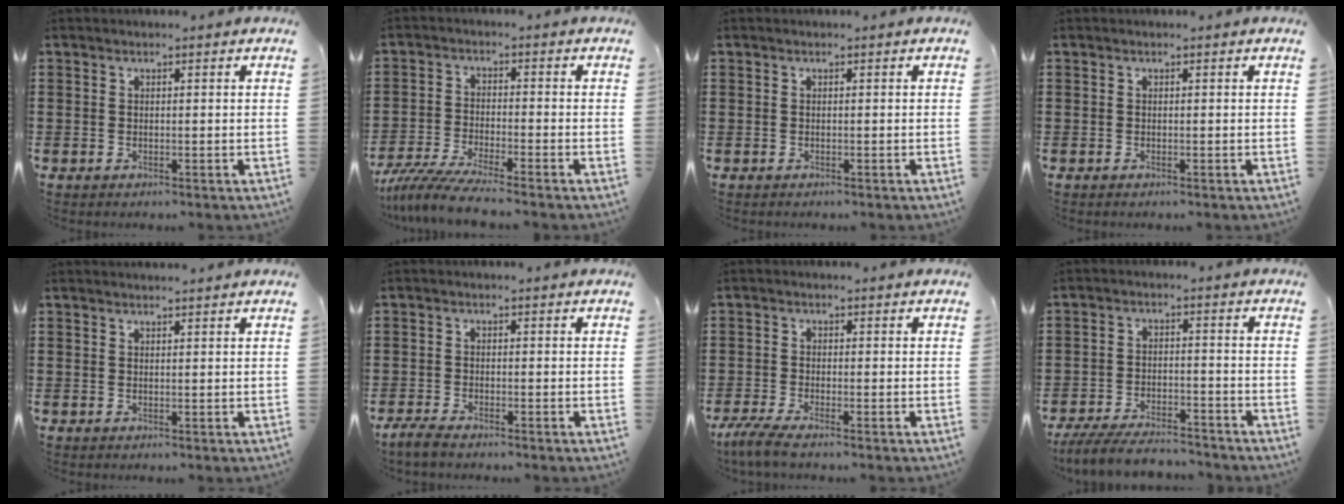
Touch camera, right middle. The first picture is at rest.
{"total": 6.3, "force": [-5.8, -0.2, 2.5], "torque": [-0.066, -0.020, -0.115]}
{"total": 0.0}
{"total": 0.0}
{"total": 0.8, "force": [0.8, -0.1, 0.1], "torque": [-0.003, -0.002, 0.015]}
{"total": 2.2, "force": [-2.0, 0.3, 1.0], "torque": [-0.033, -0.002, -0.043]}
{"total": 3.2, "force": [-2.7, 0.0, 1.7], "torque": [-0.053, -0.016, -0.058]}
{"total": 6.1, "force": [-5.7, 0.9, 2.0], "torque": [-0.040, -0.001, -0.110]}